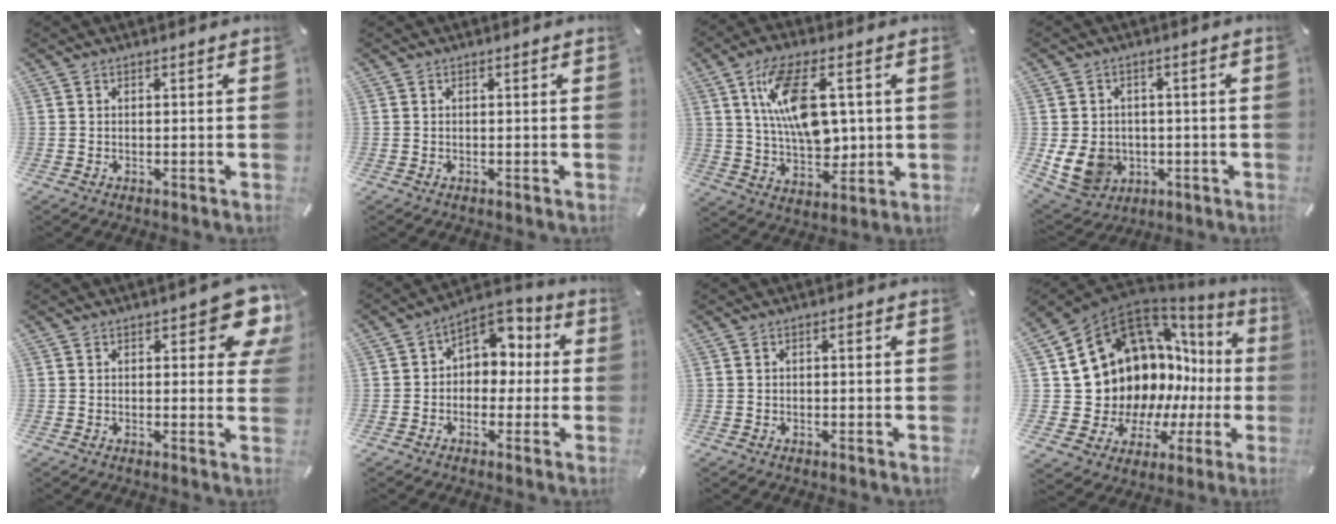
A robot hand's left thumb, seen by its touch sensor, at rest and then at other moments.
{"total": 0.0}
{"total": 15.1, "force": [4.0, 8.6, 11.8], "torque": [-0.215, 0.002, 0.069]}
{"total": 9.4, "force": [-1.5, 8.2, 4.2], "torque": [-0.101, 0.005, -0.026]}
{"total": 9.6, "force": [4.2, 4.0, 7.6], "torque": [-0.085, -0.025, 0.067]}
{"total": 7.6, "force": [1.2, 6.7, 3.4], "torque": [-0.043, -0.011, 0.018]}
{"total": 1.1, "force": [-0.2, 0.7, 0.9], "torque": [-0.015, 0.004, -0.005]}
{"total": 18.6, "force": [5.8, 14.7, 9.9], "torque": [-0.144, -0.095, 0.152]}